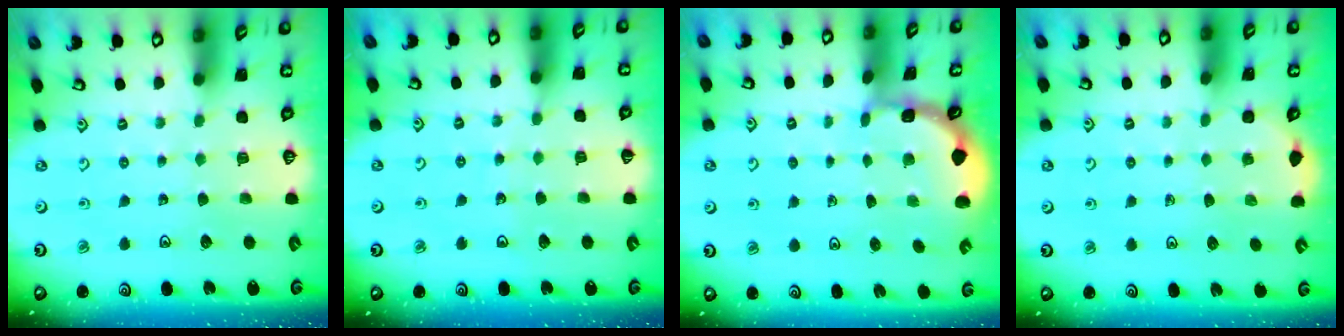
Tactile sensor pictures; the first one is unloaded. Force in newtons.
{"total": 3.4, "press": 3.4, "slide": 0.3}
{"total": 1.1, "press": 1.1, "slide": 0.3}
{"total": 1.5, "press": 1.2, "slide": 1.0}